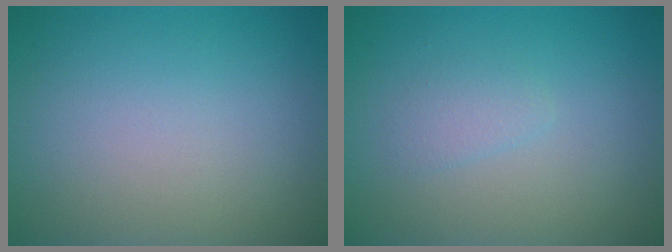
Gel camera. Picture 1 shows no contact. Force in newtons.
{"total": 1.1, "press": 1.1, "slide": 0.0}